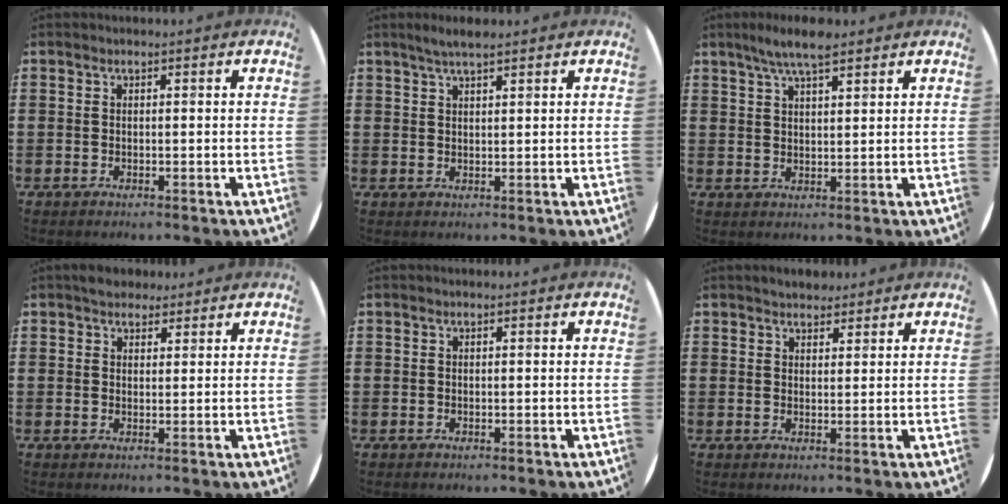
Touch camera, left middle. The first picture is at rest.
{"total": 2.7, "force": [2.2, 0.3, 1.4], "torque": [-0.029, 0.005, 0.039]}
{"total": 5.3, "force": [4.3, 1.0, 3.0], "torque": [-0.058, -0.004, 0.074]}
{"total": 2.6, "force": [2.3, 1.3, 0.0], "torque": [0.004, 0.003, 0.044]}
{"total": 0.0}
{"total": 2.3, "force": [2.2, 0.7, 0.0], "torque": [-0.002, 0.004, 0.041]}